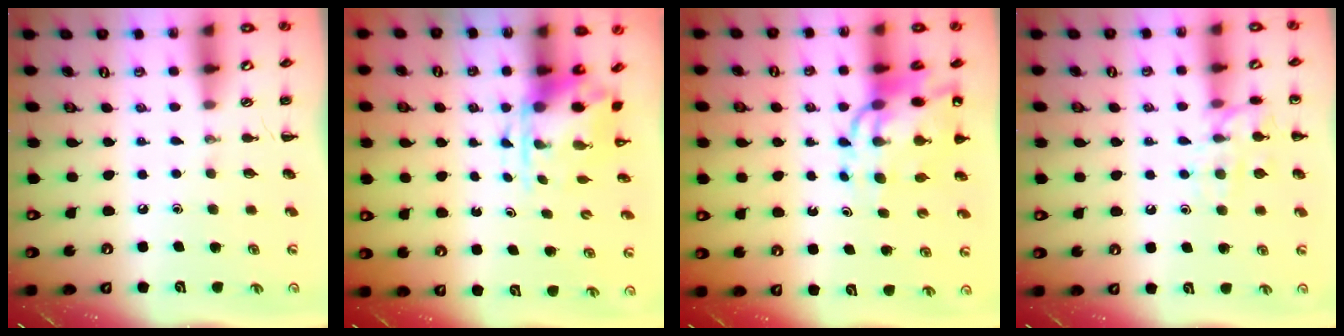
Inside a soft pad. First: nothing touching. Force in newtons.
{"total": 3.8, "press": 3.7, "slide": 0.9}
{"total": 13.3, "press": 12.7, "slide": 3.9}
{"total": 11.6, "press": 11.6, "slide": 0.4}